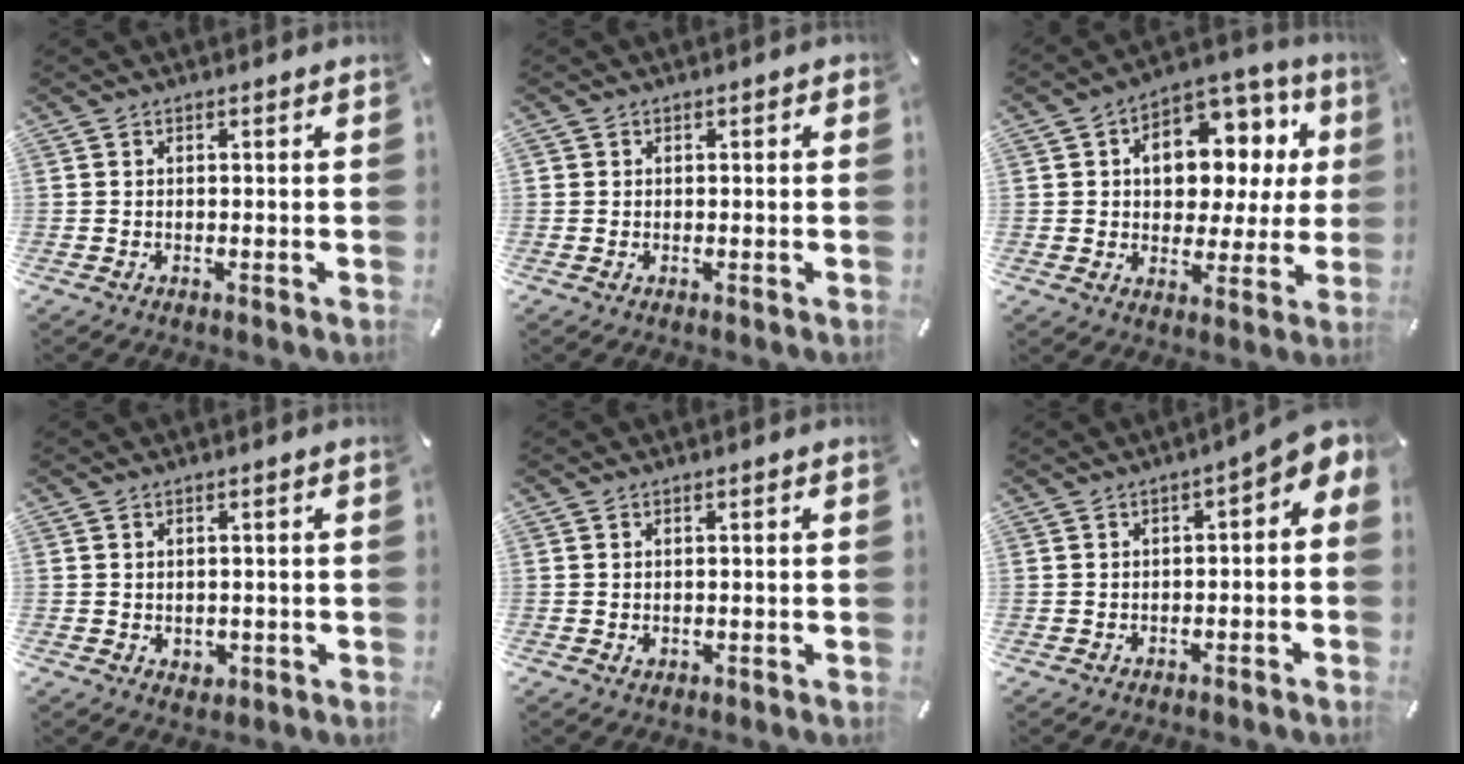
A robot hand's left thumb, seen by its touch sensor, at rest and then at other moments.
{"total": 0.7, "force": [-0.1, 0.7, 0.0], "torque": [0.001, 0.005, -0.003]}
{"total": 12.4, "force": [3.2, 9.0, 7.9], "torque": [-0.114, -0.020, 0.059]}
{"total": 1.6, "force": [0.1, 1.5, 0.4], "torque": [-0.002, 0.000, -0.002]}
{"total": 0.8, "force": [0.0, 0.7, 0.3], "torque": [-0.006, 0.003, 0.000]}
{"total": 4.2, "force": [0.1, 1.8, 3.8], "torque": [-0.056, -0.006, -0.004]}